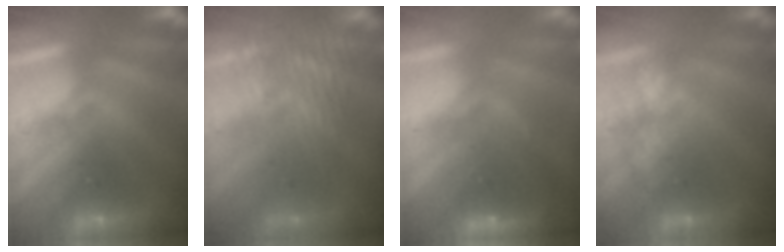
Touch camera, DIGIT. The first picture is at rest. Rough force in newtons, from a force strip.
{"total": 3.4}
{"total": 7.0}
{"total": 4.9}